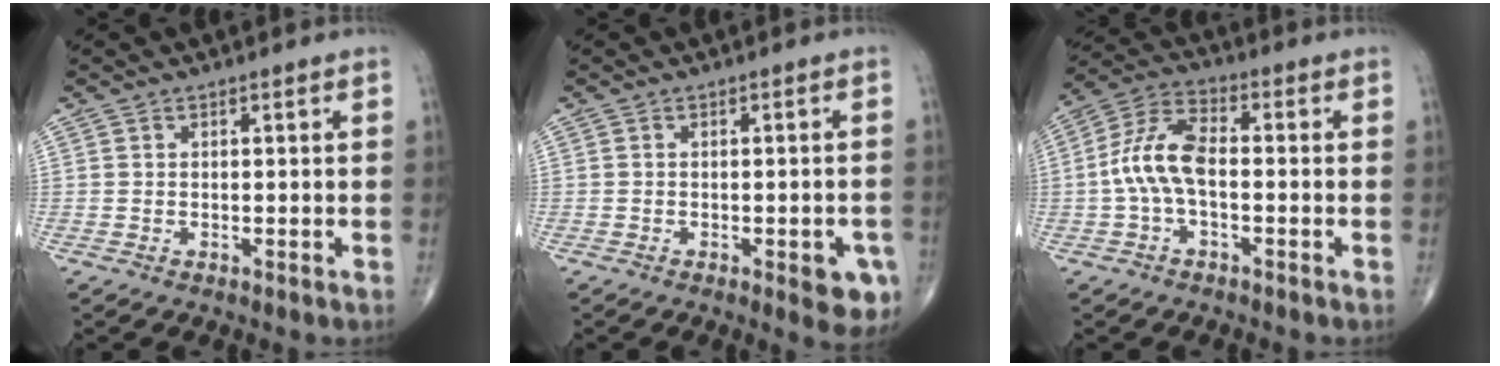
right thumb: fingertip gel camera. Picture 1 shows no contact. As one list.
[{"total": 5.9, "force": [-2.4, 2.2, 4.9], "torque": [-0.041, 0.000, -0.025]}, {"total": 9.4, "force": [-1.2, 4.7, 8.0], "torque": [-0.170, 0.033, -0.030]}]